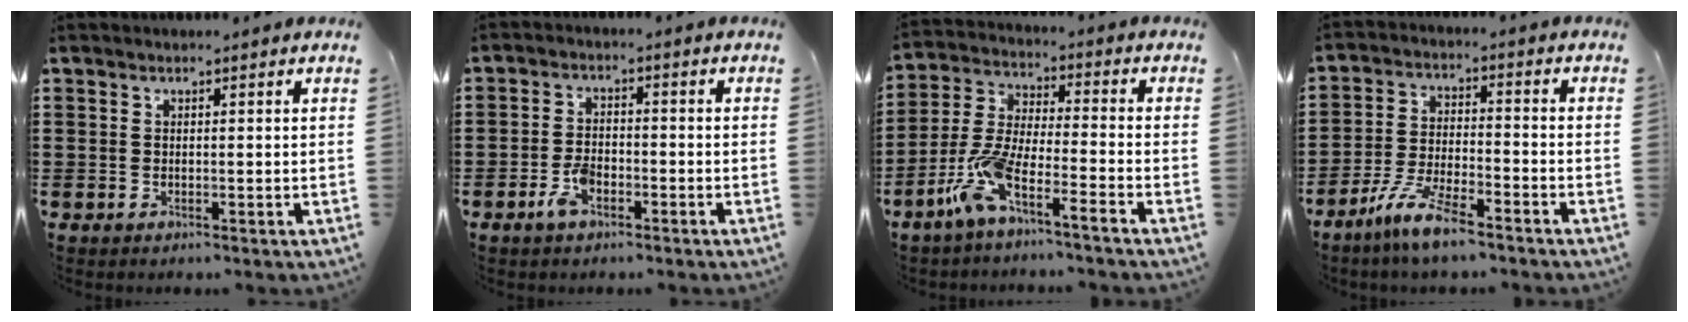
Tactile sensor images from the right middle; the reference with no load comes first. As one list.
[{"total": 4.0, "force": [-2.2, 1.7, 2.8], "torque": [-0.068, -0.002, -0.047]}, {"total": 8.0, "force": [-6.3, 0.2, 5.0], "torque": [-0.130, -0.016, -0.130]}, {"total": 7.7, "force": [-6.0, 1.1, 4.6], "torque": [-0.106, -0.004, -0.117]}]